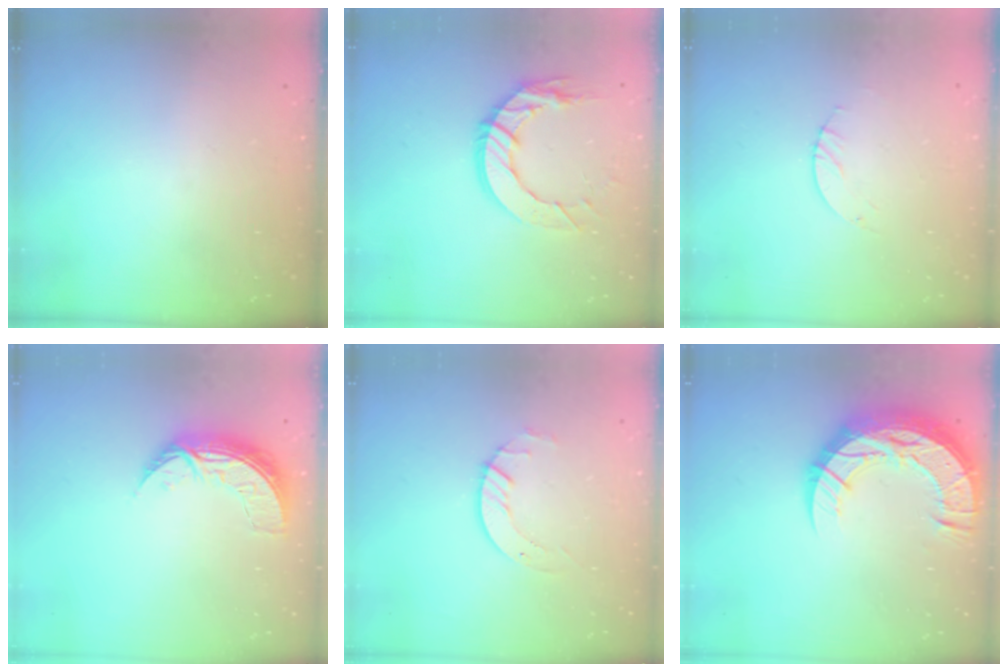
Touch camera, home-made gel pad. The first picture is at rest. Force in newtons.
{"total": 12.1, "press": 12.1, "slide": 0.8}
{"total": 0.9, "press": 0.8, "slide": 0.2}
{"total": 8.1, "press": 8.0, "slide": 0.8}
{"total": 3.6, "press": 3.6, "slide": 0.4}
{"total": 19.2, "press": 19.1, "slide": 1.4}